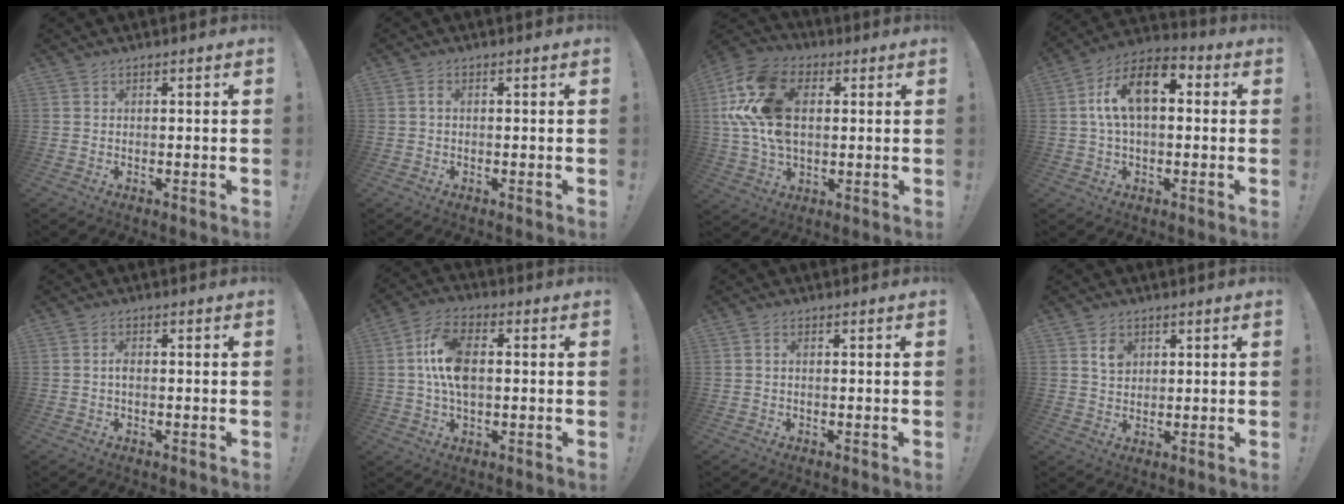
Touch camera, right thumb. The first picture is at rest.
{"total": 1.1, "force": [-0.3, 0.5, 0.9], "torque": [-0.020, 0.004, -0.006]}
{"total": 20.6, "force": [3.9, 14.1, 14.5], "torque": [-0.285, 0.006, 0.074]}
{"total": 14.2, "force": [3.2, 7.7, 11.5], "torque": [-0.197, 0.001, 0.053]}
{"total": 1.6, "force": [-0.5, 0.7, 1.4], "torque": [-0.030, 0.006, -0.008]}
{"total": 11.7, "force": [0.6, 6.9, 9.5], "torque": [-0.180, 0.006, 0.013]}
{"total": 0.7, "force": [-0.2, 0.3, 0.6], "torque": [-0.016, 0.004, -0.002]}
{"total": 4.3, "force": [2.1, 3.2, 2.0], "torque": [-0.022, -0.008, 0.035]}